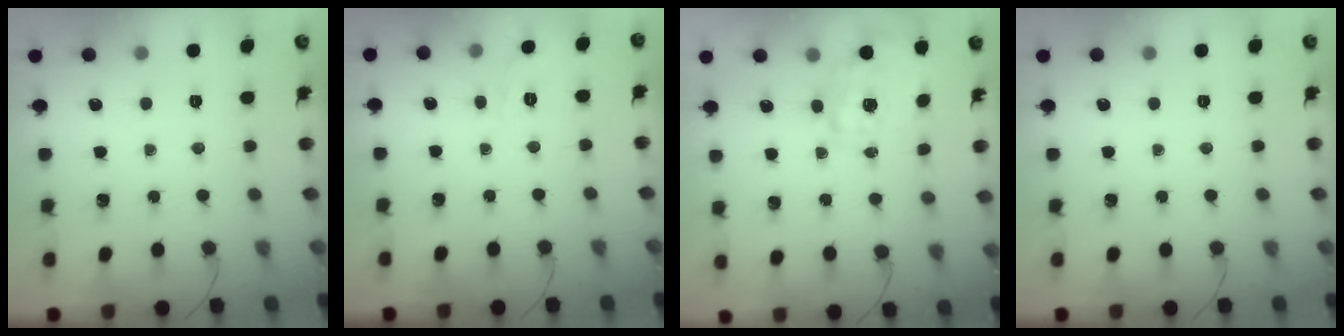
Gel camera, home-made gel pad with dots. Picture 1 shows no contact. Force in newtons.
{"total": 1.5, "press": 0.0, "slide": 1.5}
{"total": 1.9, "press": 1.8, "slide": 0.5}
{"total": 0.0}